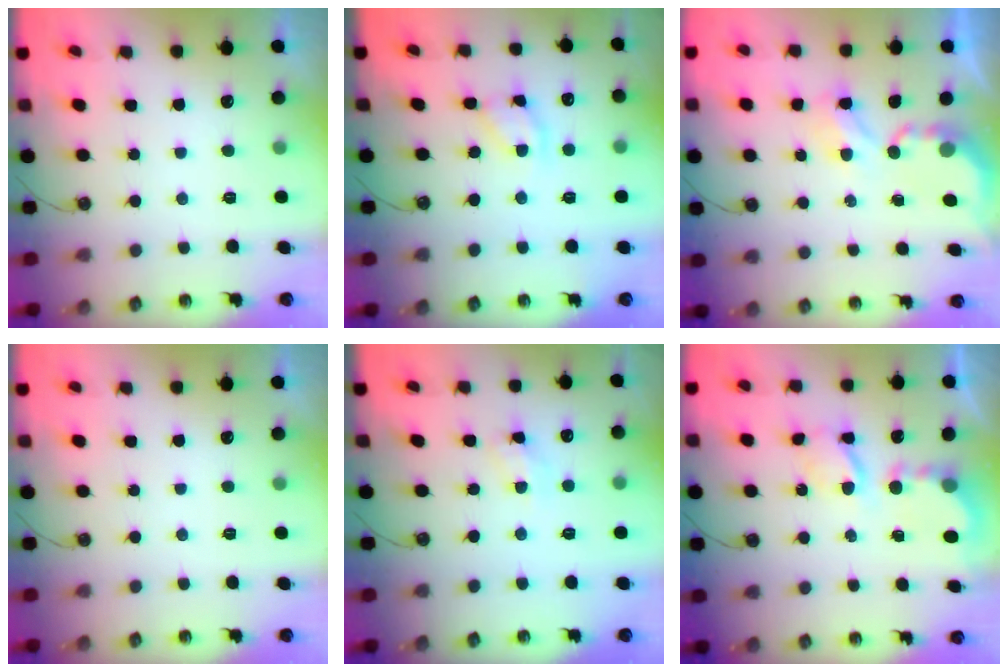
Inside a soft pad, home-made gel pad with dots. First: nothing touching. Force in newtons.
{"total": 10.1, "press": 10.1, "slide": 0.5}
{"total": 4.0, "press": 4.0, "slide": 0.3}
{"total": 0.0}
{"total": 3.7, "press": 3.7, "slide": 0.5}
{"total": 5.8, "press": 5.8, "slide": 0.3}